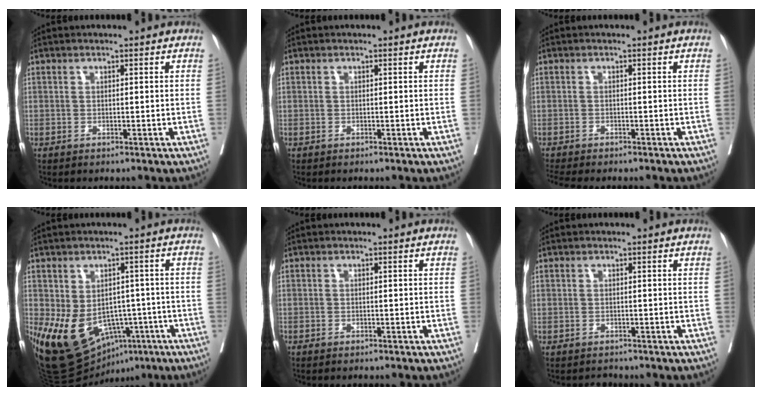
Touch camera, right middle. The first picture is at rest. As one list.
[{"total": 0.0}, {"total": 5.8, "force": [-5.2, 0.6, 2.6], "torque": [-0.034, -0.007, -0.078]}, {"total": 15.6, "force": [-6.6, 10.3, 9.6], "torque": [-0.180, -0.004, -0.081]}, {"total": 1.1, "force": [-0.9, -0.1, 0.6], "torque": [-0.006, 0.000, -0.008]}, {"total": 0.7, "force": [-0.4, 0.5, -0.3], "torque": [-0.001, 0.000, -0.008]}]